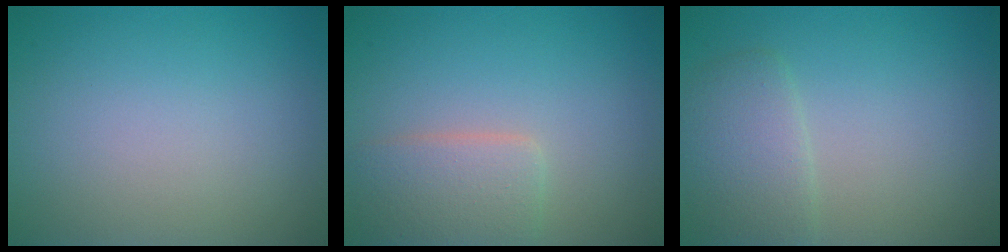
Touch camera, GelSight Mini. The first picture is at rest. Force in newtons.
{"total": 3.2, "press": 3.2, "slide": 0.1}
{"total": 2.9, "press": 2.9, "slide": 0.1}